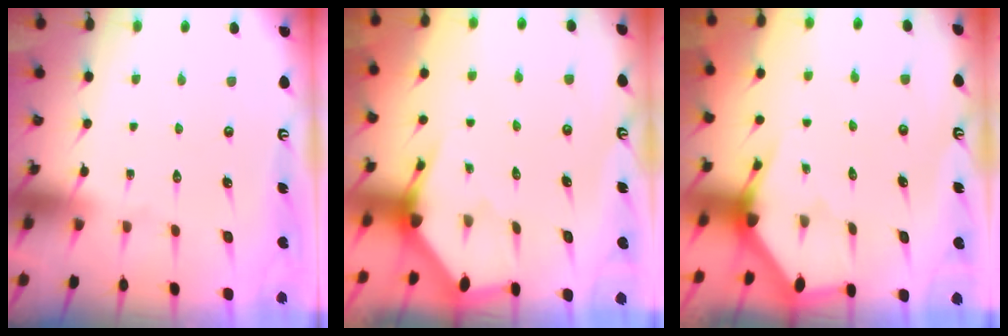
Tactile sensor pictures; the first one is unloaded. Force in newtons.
{"total": 3.2, "press": 3.2, "slide": 0.3}
{"total": 2.5, "press": 2.5, "slide": 0.2}